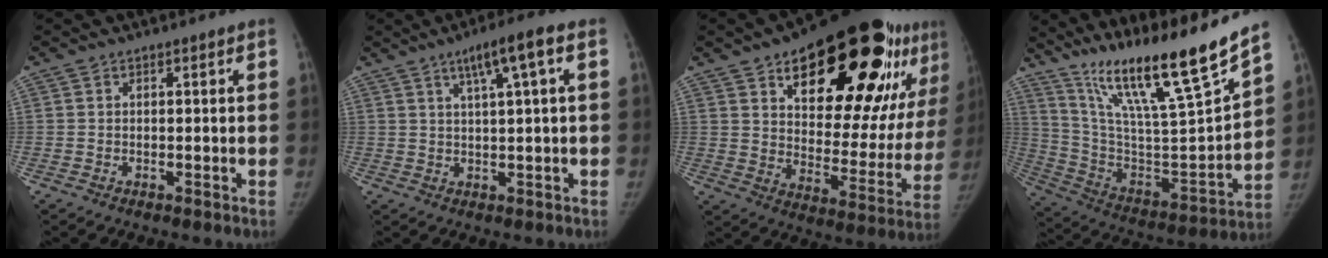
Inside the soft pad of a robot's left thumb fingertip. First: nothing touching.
{"total": 7.5, "force": [3.0, 0.4, 6.8], "torque": [-0.117, 0.007, 0.049]}
{"total": 33.6, "force": [17.6, 14.3, 24.8], "torque": [-0.307, -0.038, 0.264]}
{"total": 26.3, "force": [19.4, 1.8, 17.6], "torque": [-0.271, -0.090, 0.342]}